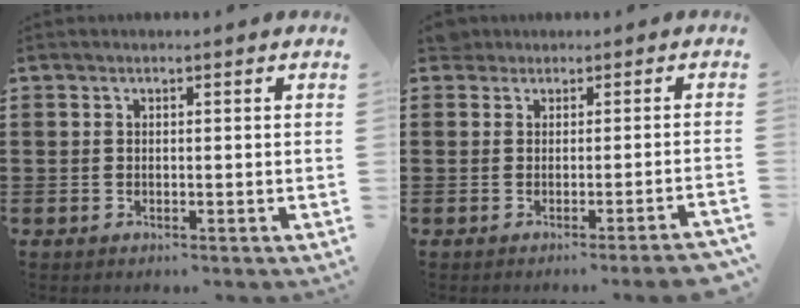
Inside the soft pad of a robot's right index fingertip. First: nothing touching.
{"total": 1.2, "force": [-0.4, 0.3, 1.1], "torque": [-0.024, 0.003, -0.007]}